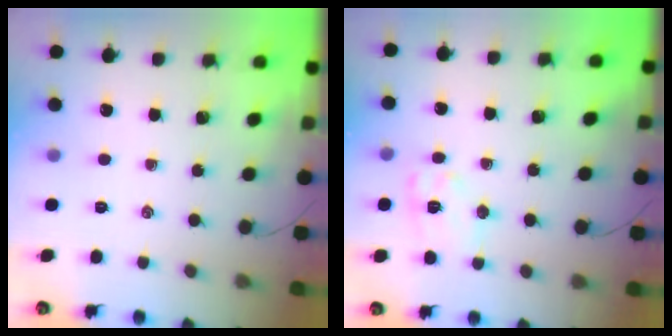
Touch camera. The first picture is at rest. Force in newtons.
{"total": 9.4, "press": 9.4, "slide": 0.7}